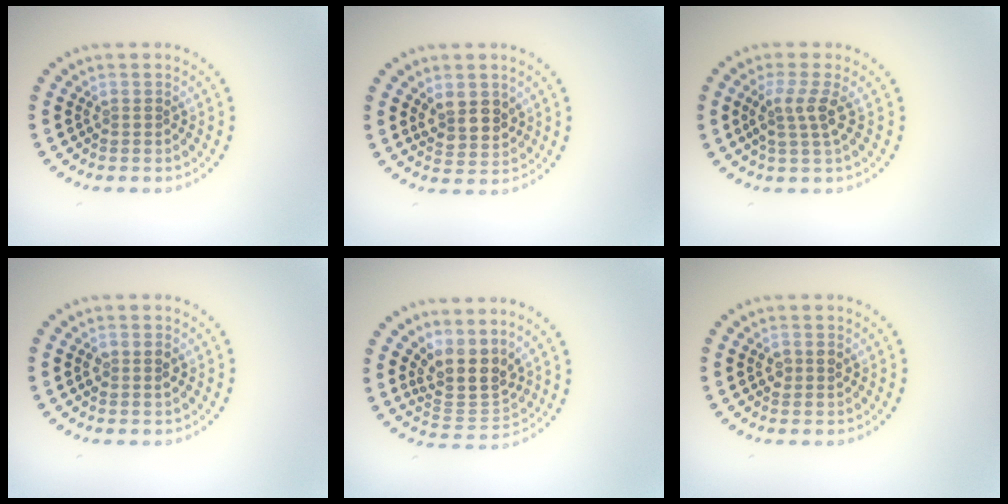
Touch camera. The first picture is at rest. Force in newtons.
{"total": 2.8, "press": 2.6, "slide": 1.1}
{"total": 2.6, "press": 2.0, "slide": 1.7}
{"total": 1.6, "press": 1.5, "slide": 0.4}
{"total": 4.2, "press": 3.5, "slide": 2.4}
{"total": 1.5, "press": 1.5, "slide": 0.1}